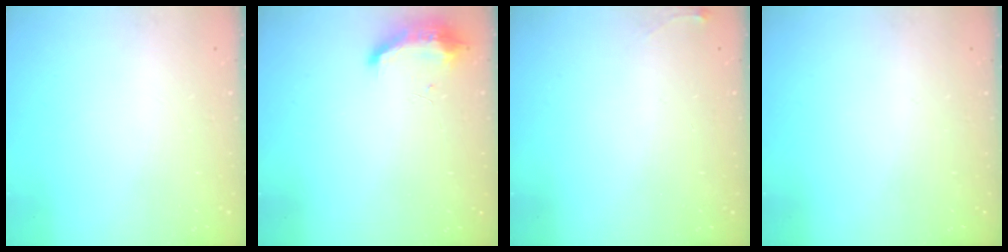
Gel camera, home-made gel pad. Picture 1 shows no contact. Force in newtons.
{"total": 16.8, "press": 10.1, "slide": 13.4}
{"total": 4.0, "press": 3.9, "slide": 0.6}
{"total": 0.0}